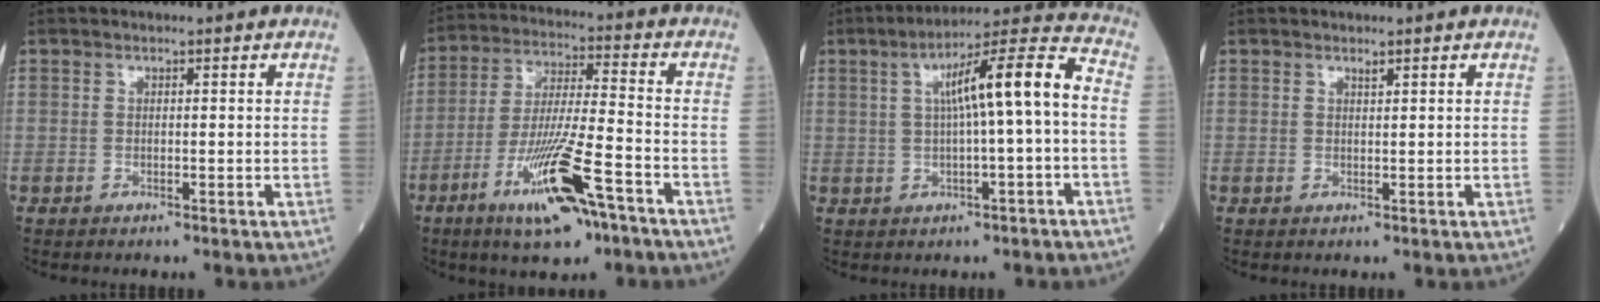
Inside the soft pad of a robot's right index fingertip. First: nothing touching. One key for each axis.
{"total": 13.8, "fx": -7.3, "fy": 1.8, "fz": 11.6, "tx": -0.222, "ty": -0.019, "tz": -0.128}
{"total": 11.3, "fx": 0.7, "fy": 0.4, "fz": 11.3, "tx": -0.176, "ty": 0.031, "tz": 0.008}
{"total": 0.6, "fx": 0.5, "fy": 0.0, "fz": 0.3, "tx": -0.009, "ty": -0.004, "tz": 0.009}